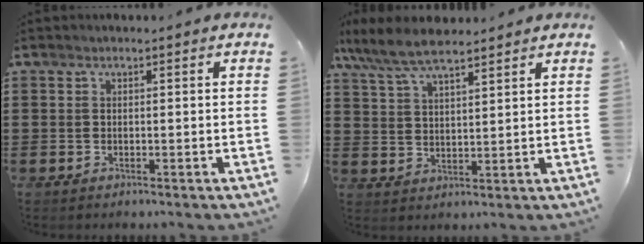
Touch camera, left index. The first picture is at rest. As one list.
[{"total": 6.9, "force": [5.8, 1.4, 3.4], "torque": [-0.084, -0.013, 0.107]}]